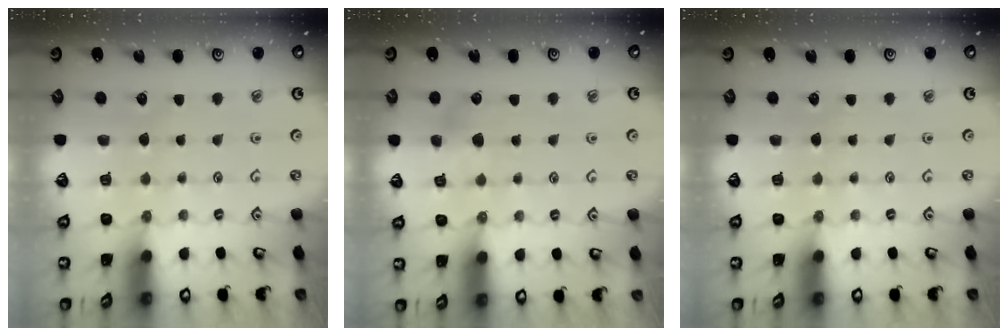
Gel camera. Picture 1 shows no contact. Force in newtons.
{"total": 6.7, "press": 6.7, "slide": 0.7}
{"total": 0.0}